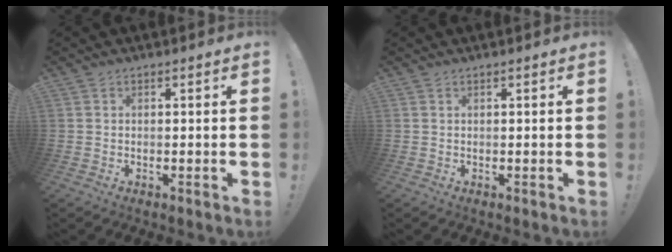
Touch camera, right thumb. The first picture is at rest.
{"total": 0.0}